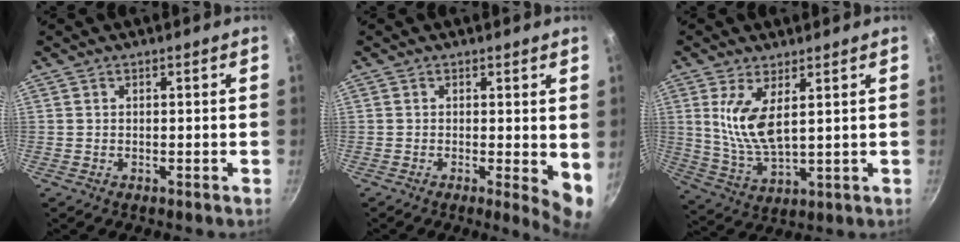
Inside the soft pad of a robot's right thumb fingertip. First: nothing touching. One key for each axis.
{"total": 5.7, "fx": 0.2, "fy": 1.5, "fz": 5.4, "tx": -0.067, "ty": -0.014, "tz": 0.003}
{"total": 9.4, "fx": 3.1, "fy": 3.7, "fz": 8.0, "tx": -0.159, "ty": -0.029, "tz": 0.071}